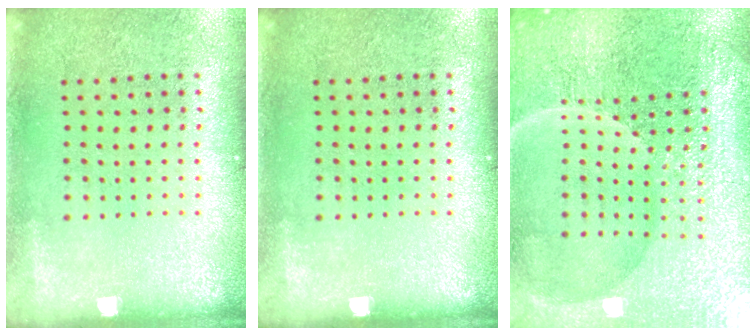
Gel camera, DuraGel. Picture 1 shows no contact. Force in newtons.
{"total": 0.0}
{"total": 5.7, "press": 5.4, "slide": 2.0}